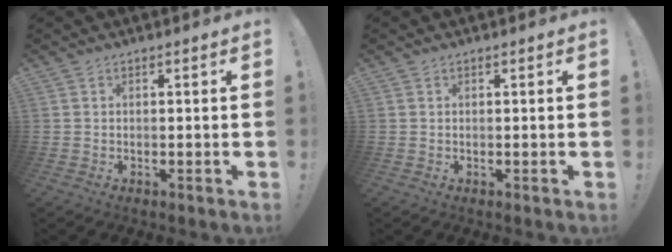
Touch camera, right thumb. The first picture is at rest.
{"total": 0.0}